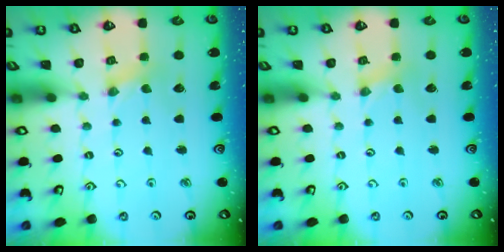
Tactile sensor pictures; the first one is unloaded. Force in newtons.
{"total": 0.0}